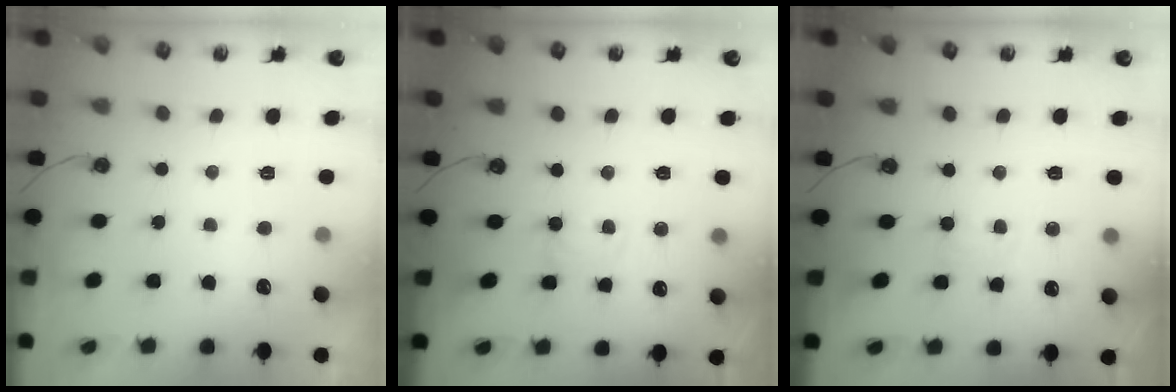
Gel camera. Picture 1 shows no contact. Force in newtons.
{"total": 2.7, "press": 2.7, "slide": 0.2}
{"total": 1.7, "press": 1.7, "slide": 0.2}